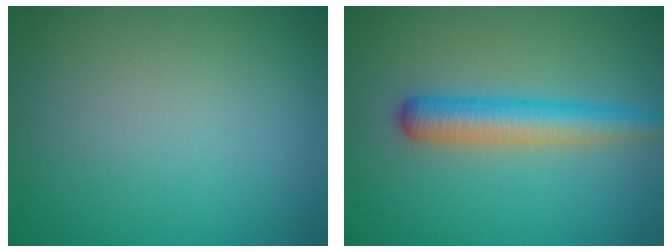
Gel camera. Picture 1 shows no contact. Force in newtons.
{"total": 3.8, "press": 3.8, "slide": 0.0}